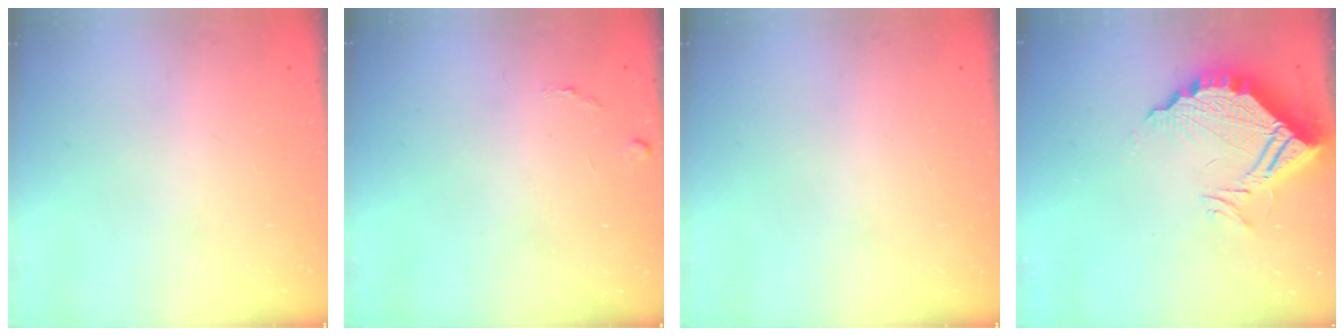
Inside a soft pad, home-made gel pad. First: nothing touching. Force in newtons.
{"total": 4.5, "press": 4.5, "slide": 0.3}
{"total": 0.0}
{"total": 14.1, "press": 14.1, "slide": 1.1}